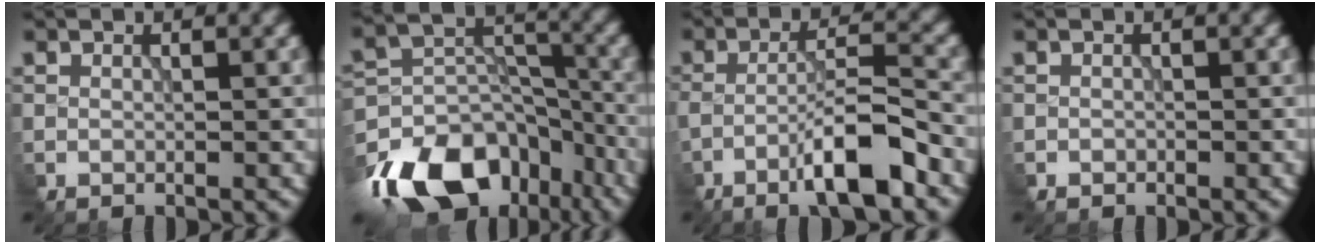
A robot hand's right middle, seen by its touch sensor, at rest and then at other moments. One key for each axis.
{"total": 16.3, "fx": -11.3, "fy": 9.7, "fz": 6.6, "tx": -0.159, "ty": -0.007, "tz": -0.178}
{"total": 6.5, "fx": -3.7, "fy": 1.0, "fz": 5.2, "tx": -0.091, "ty": 0.012, "tz": -0.069}
{"total": 0.9, "fx": -0.5, "fy": 0.7, "fz": 0.2, "tx": -0.005, "ty": -0.004, "tz": -0.005}